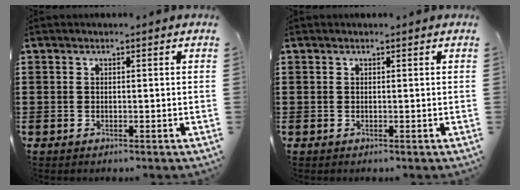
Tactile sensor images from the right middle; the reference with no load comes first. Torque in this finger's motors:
{"motor_torque": [-0.30, 0.12, -0.02, 0.00]}